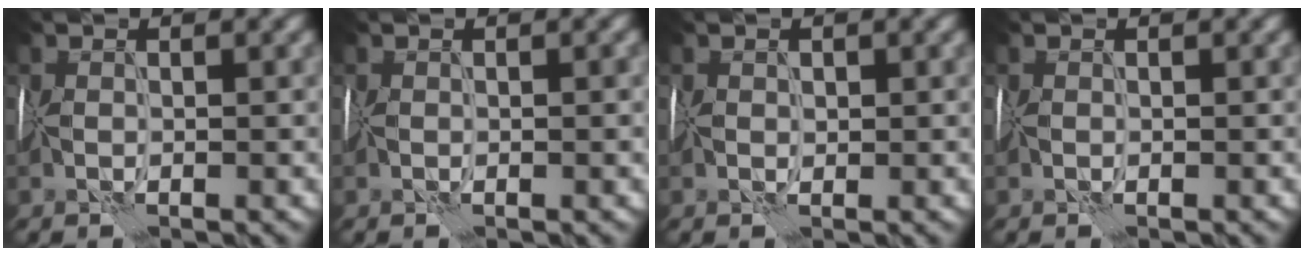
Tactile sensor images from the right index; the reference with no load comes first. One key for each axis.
{"total": 0.5, "fx": 0.0, "fy": 0.2, "fz": 0.5, "tx": -0.007, "ty": 0.001, "tz": -0.001}
{"total": 0.7, "fx": 0.4, "fy": 0.5, "fz": 0.3, "tx": -0.004, "ty": 0.000, "tz": 0.006}
{"total": 0.0}